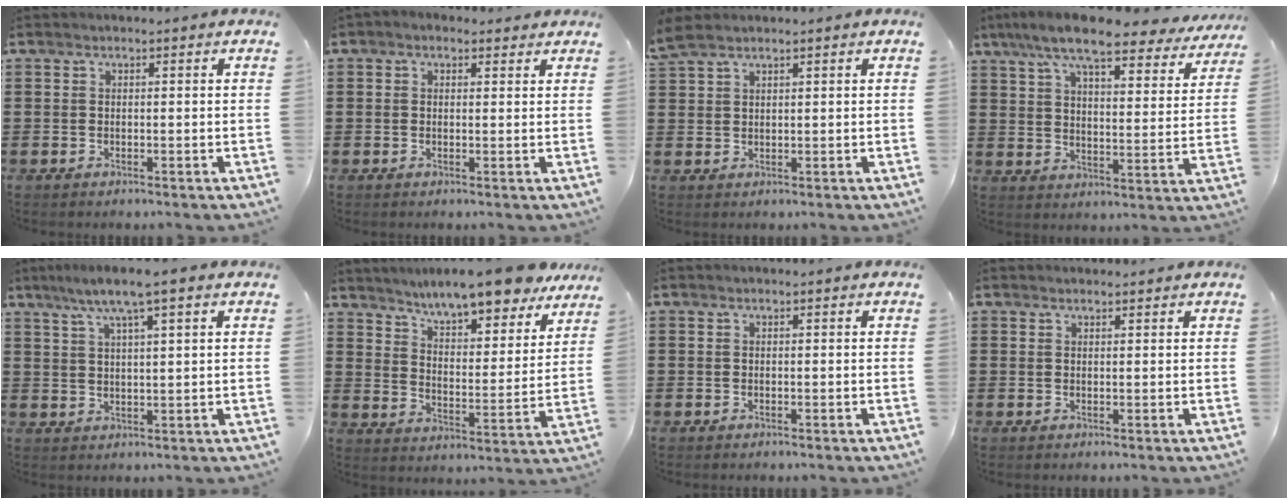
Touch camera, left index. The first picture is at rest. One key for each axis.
{"total": 1.3, "fx": 0.9, "fy": 0.8, "fz": 0.6, "tx": -0.014, "ty": 0.007, "tz": 0.015}
{"total": 2.6, "fx": 2.0, "fy": 0.8, "fz": 1.5, "tx": -0.034, "ty": 0.003, "tz": 0.039}
{"total": 10.3, "fx": 8.4, "fy": 1.5, "fz": 5.7, "tx": -0.133, "ty": -0.035, "tz": 0.143}
{"total": 5.9, "fx": 3.8, "fy": 0.0, "fz": 4.5, "tx": -0.096, "ty": -0.003, "tz": 0.063}
{"total": 9.0, "fx": 8.3, "fy": -0.1, "fz": 3.5, "tx": -0.081, "ty": -0.054, "tz": 0.141}
{"total": 0.0}
{"total": 1.0, "fx": 0.9, "fy": 0.1, "fz": 0.2, "tx": -0.006, "ty": -0.001, "tz": 0.019}